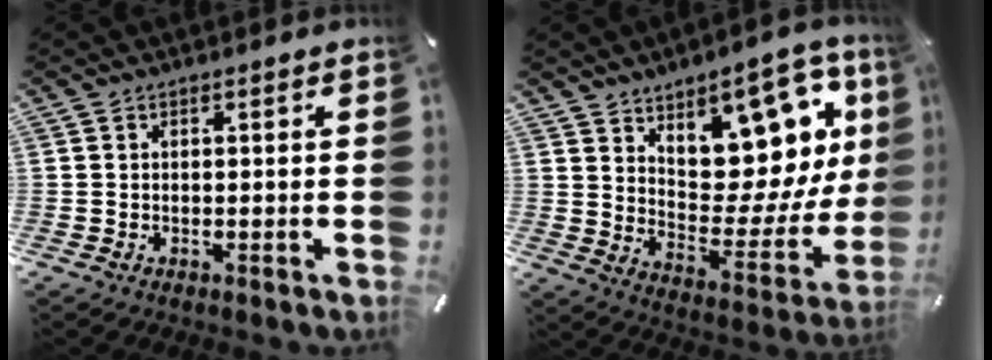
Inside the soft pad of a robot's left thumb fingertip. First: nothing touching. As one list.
[{"total": 16.3, "force": [10.5, 8.6, 9.0], "torque": [-0.109, -0.107, 0.181]}]